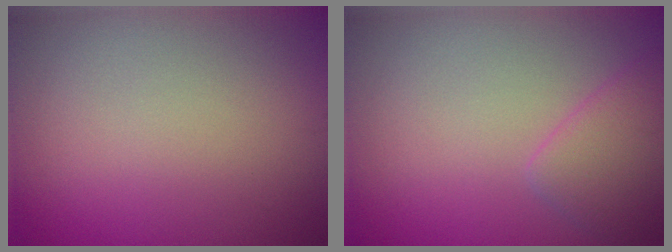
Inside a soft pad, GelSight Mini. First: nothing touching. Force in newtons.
{"total": 3.0, "press": 3.0, "slide": 0.2}